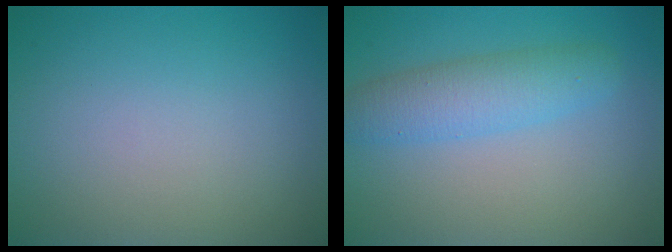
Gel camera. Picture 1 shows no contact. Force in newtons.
{"total": 3.7, "press": 3.7, "slide": 0.2}